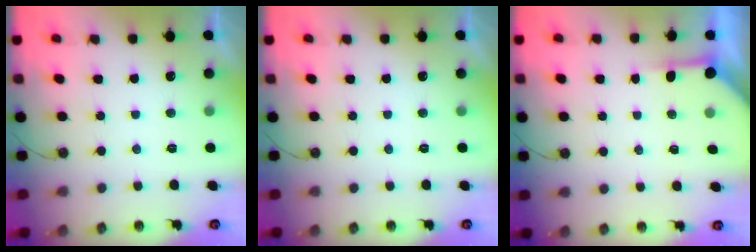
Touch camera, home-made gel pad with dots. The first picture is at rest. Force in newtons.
{"total": 0.0}
{"total": 3.9, "press": 3.9, "slide": 0.4}